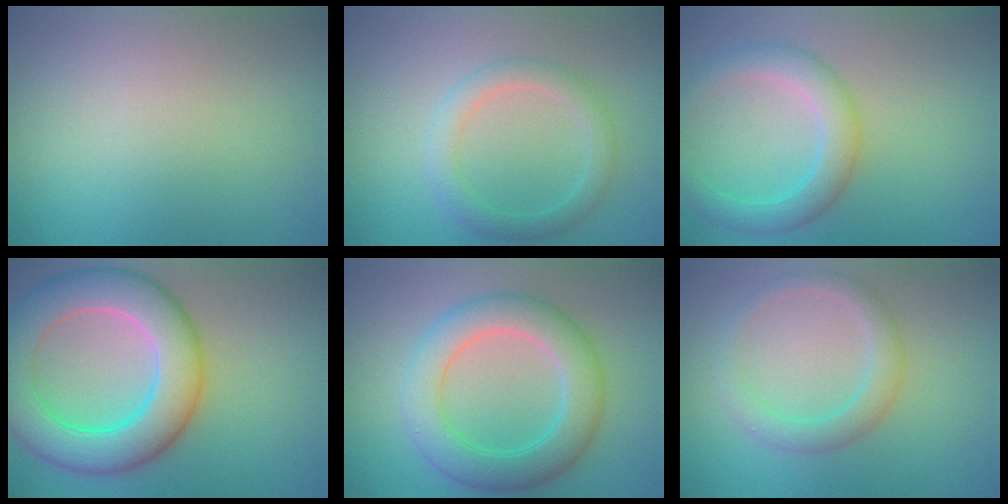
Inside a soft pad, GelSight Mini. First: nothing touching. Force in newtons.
{"total": 2.6, "press": 2.6, "slide": 0.2}
{"total": 3.9, "press": 3.9, "slide": 0.2}
{"total": 9.3, "press": 9.3, "slide": 0.6}
{"total": 5.9, "press": 5.9, "slide": 0.4}
{"total": 2.7, "press": 2.7, "slide": 0.1}